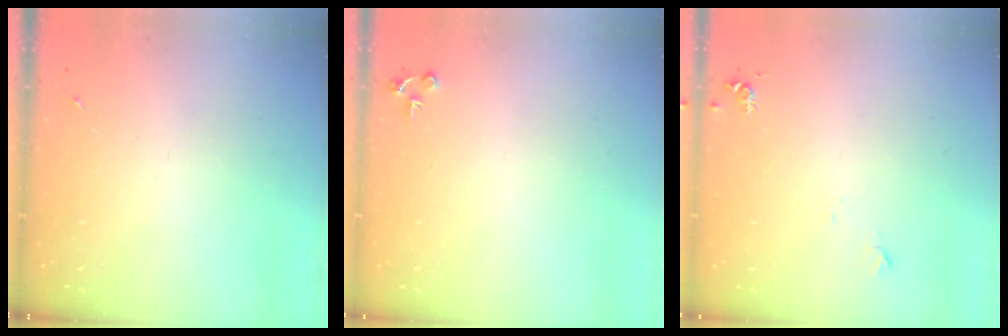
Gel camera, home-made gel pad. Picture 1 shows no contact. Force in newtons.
{"total": 4.3, "press": 4.3, "slide": 0.5}
{"total": 5.5, "press": 5.5, "slide": 0.7}